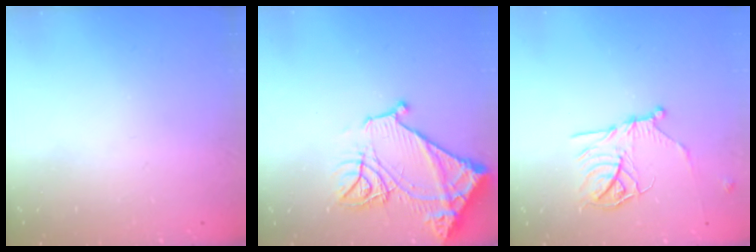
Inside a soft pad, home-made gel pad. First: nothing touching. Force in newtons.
{"total": 15.8, "press": 15.7, "slide": 1.5}
{"total": 13.2, "press": 13.2, "slide": 0.8}